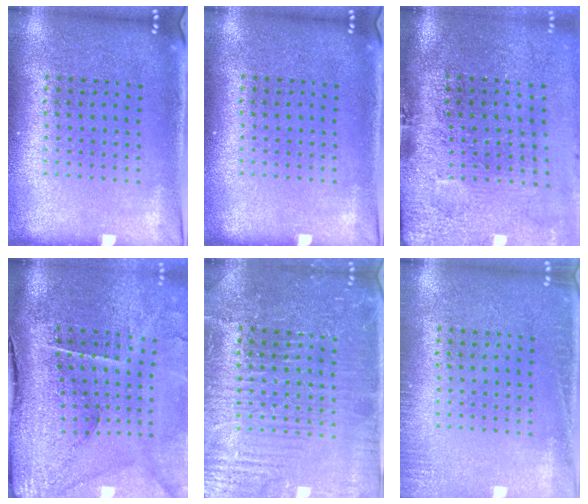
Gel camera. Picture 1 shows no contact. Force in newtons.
{"total": 0.0}
{"total": 4.7, "press": 3.6, "slide": 3.1}
{"total": 4.7, "press": 3.6, "slide": 3.0}
{"total": 4.7, "press": 4.6, "slide": 1.1}
{"total": 1.4, "press": 1.4, "slide": 0.4}